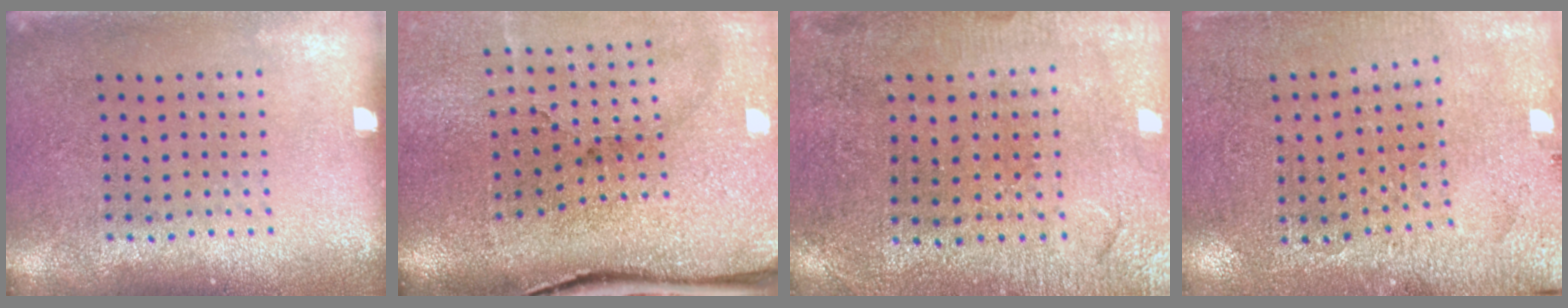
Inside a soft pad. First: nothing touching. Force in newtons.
{"total": 5.1, "press": 4.0, "slide": 3.1}
{"total": 1.0, "press": 0.9, "slide": 0.3}
{"total": 2.9, "press": 2.8, "slide": 0.4}